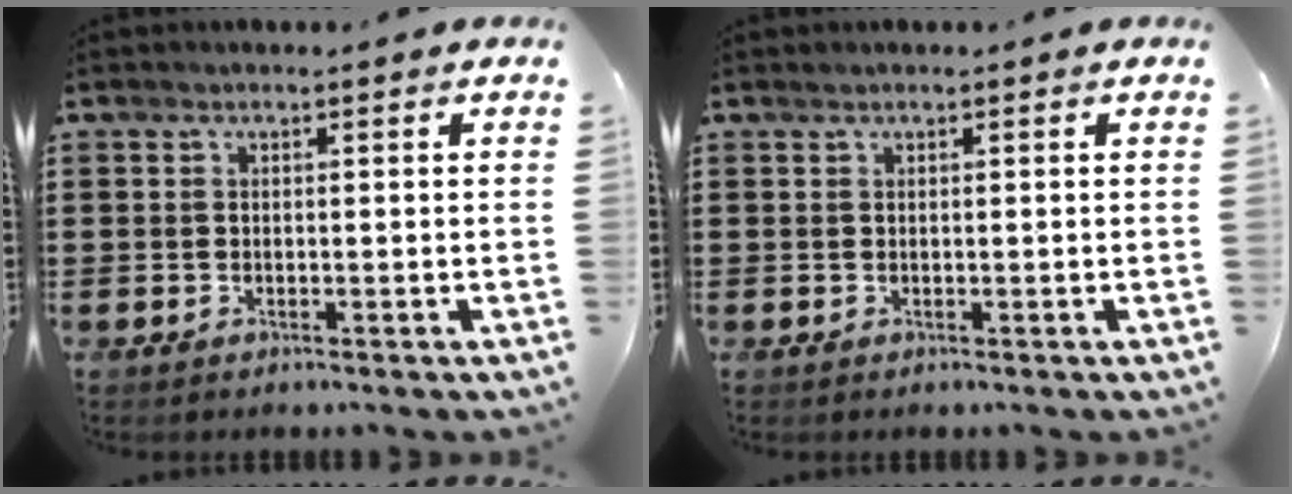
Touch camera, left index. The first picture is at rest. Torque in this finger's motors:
{"motor_torque": [1.04, 0.99, -0.11, -0.08]}